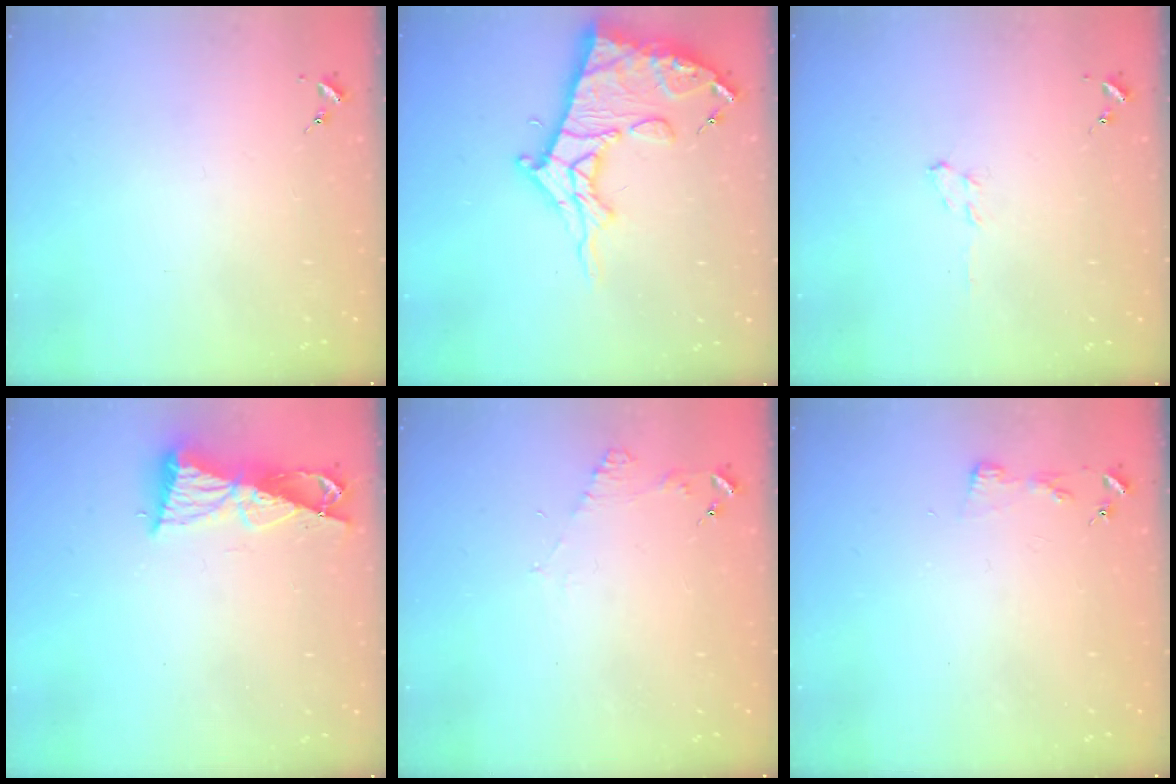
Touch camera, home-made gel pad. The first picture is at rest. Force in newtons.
{"total": 18.8, "press": 18.7, "slide": 2.0}
{"total": 3.8, "press": 3.7, "slide": 0.5}
{"total": 9.6, "press": 9.6, "slide": 0.6}
{"total": 4.9, "press": 4.9, "slide": 0.6}
{"total": 3.3, "press": 3.3, "slide": 0.4}